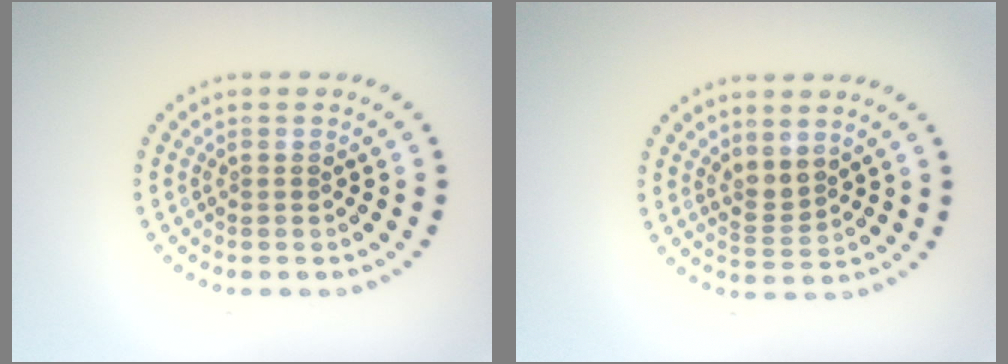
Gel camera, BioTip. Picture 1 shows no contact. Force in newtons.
{"total": 1.9, "press": 1.6, "slide": 1.1}